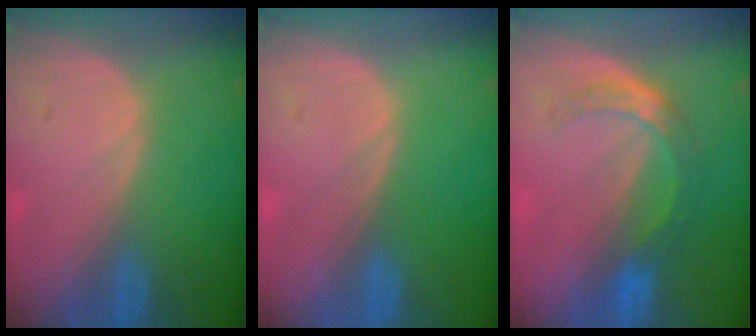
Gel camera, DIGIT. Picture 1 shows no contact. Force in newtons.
{"total": 0.0}
{"total": 5.5, "press": 4.9, "slide": 2.3}